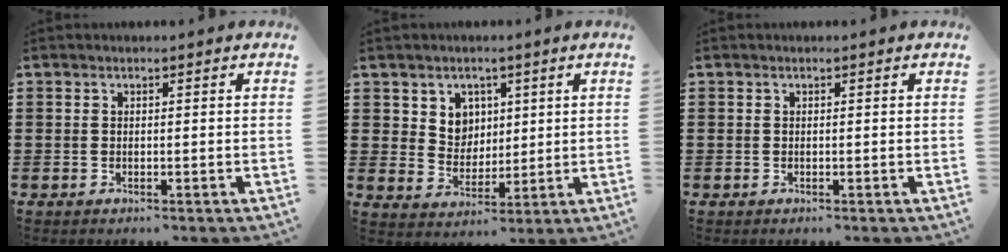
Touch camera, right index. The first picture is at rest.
{"total": 5.0, "force": [2.3, 4.3, 1.1], "torque": [-0.037, 0.006, 0.040]}
{"total": 0.0}